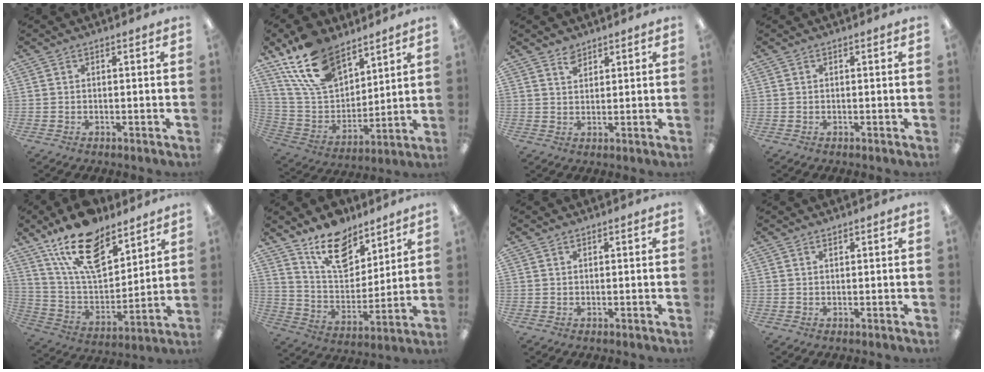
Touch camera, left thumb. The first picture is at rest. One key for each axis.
{"total": 18.0, "fx": 12.6, "fy": 9.5, "fz": 8.5, "tx": -0.176, "ty": -0.058, "tz": 0.238}
{"total": 3.2, "fx": 2.7, "fy": 1.5, "fz": 0.9, "tx": -0.006, "ty": -0.013, "tz": 0.049}
{"total": 0.0}
{"total": 18.8, "fx": 13.3, "fy": 8.6, "fz": 10.1, "tx": -0.187, "ty": -0.070, "tz": 0.236}
{"total": 15.7, "fx": 11.7, "fy": 7.9, "fz": 6.7, "tx": -0.101, "ty": -0.078, "tz": 0.211}
{"total": 0.6, "fx": 0.5, "fy": 0.2, "fz": 0.2, "tx": -0.004, "ty": 0.001, "tz": 0.010}
{"total": 0.7, "fx": 0.7, "fy": 0.2, "fz": 0.1, "tx": -0.004, "ty": -0.001, "tz": 0.013}